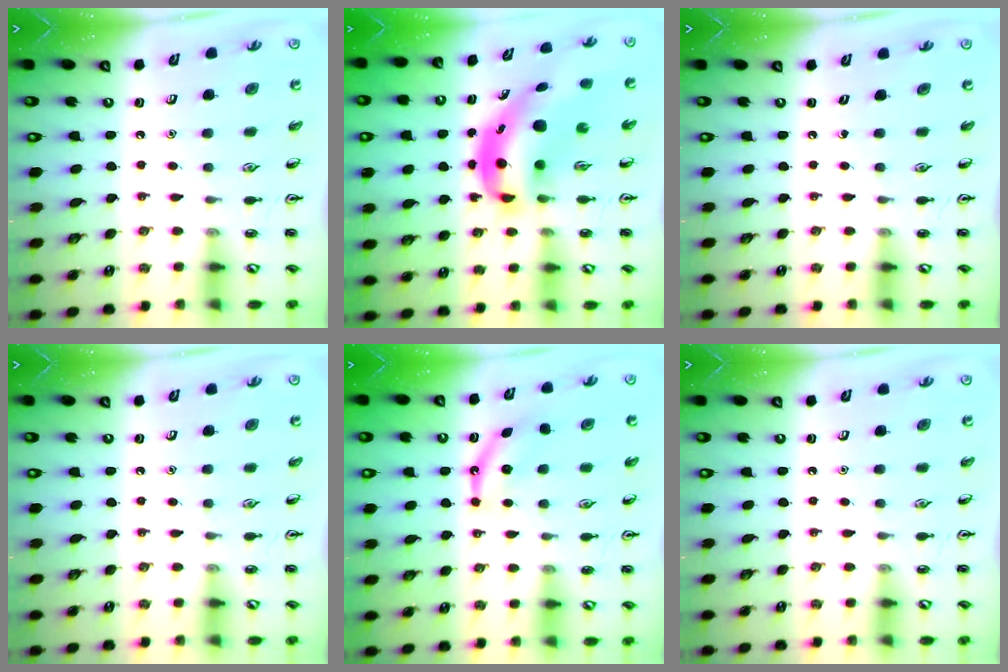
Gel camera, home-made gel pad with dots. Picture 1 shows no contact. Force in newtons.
{"total": 10.3, "press": 9.9, "slide": 2.9}
{"total": 0.0}
{"total": 0.0}
{"total": 5.3, "press": 5.3, "slide": 0.7}
{"total": 0.0}